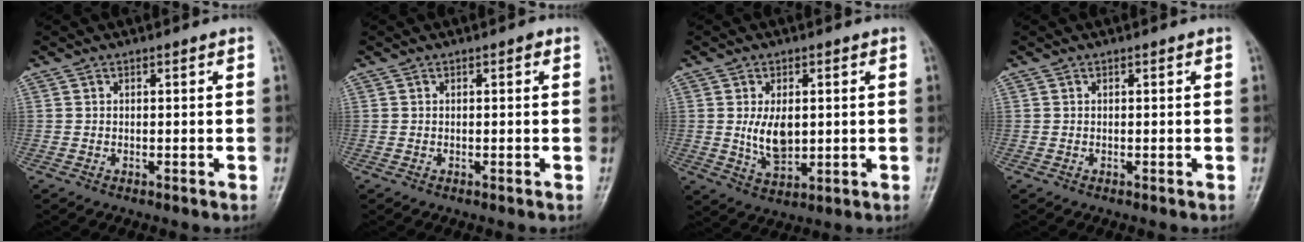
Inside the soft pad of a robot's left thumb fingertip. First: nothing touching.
{"total": 0.5, "force": [0.1, 0.3, 0.4], "torque": [-0.002, 0.002, -0.002]}
{"total": 7.0, "force": [0.6, 4.3, 5.5], "torque": [-0.085, -0.013, 0.019]}
{"total": 0.0}